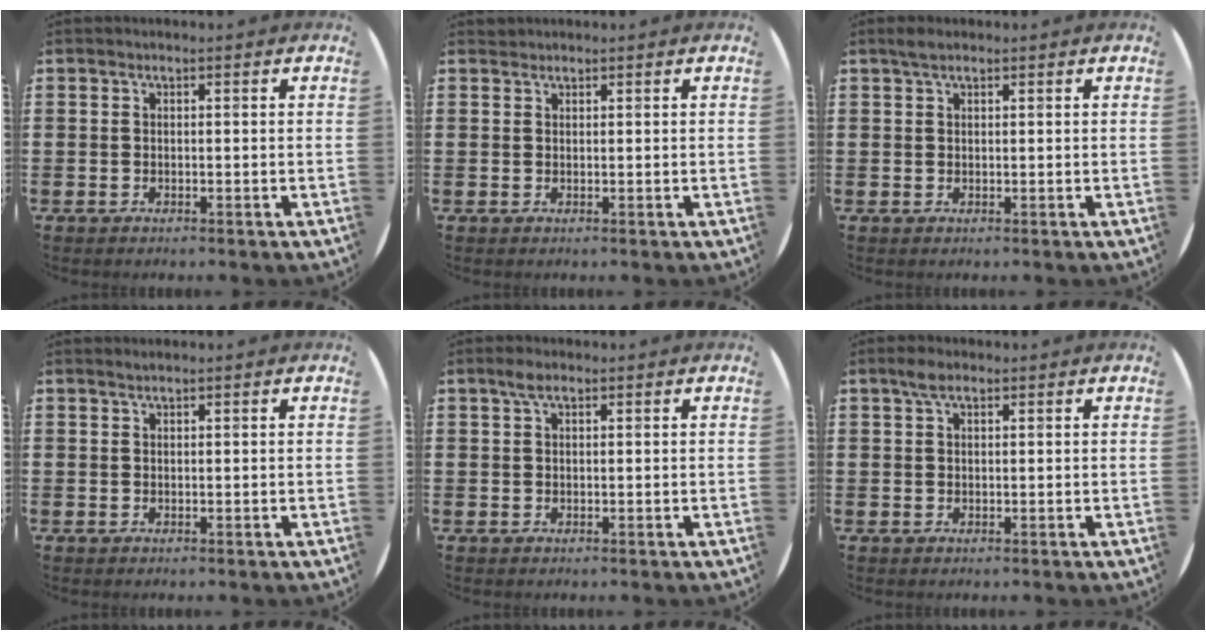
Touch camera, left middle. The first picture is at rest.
{"total": 0.6, "force": [0.5, 0.1, -0.2], "torque": [0.004, 0.003, 0.010]}
{"total": 1.5, "force": [1.1, 0.6, 0.8], "torque": [-0.018, 0.006, 0.019]}
{"total": 0.6, "force": [0.6, -0.1, 0.2], "torque": [-0.004, -0.001, 0.012]}
{"total": 1.7, "force": [1.0, 0.8, 1.1], "torque": [-0.017, 0.002, 0.016]}
{"total": 2.2, "force": [1.4, 1.0, 1.3], "torque": [-0.020, 0.003, 0.023]}